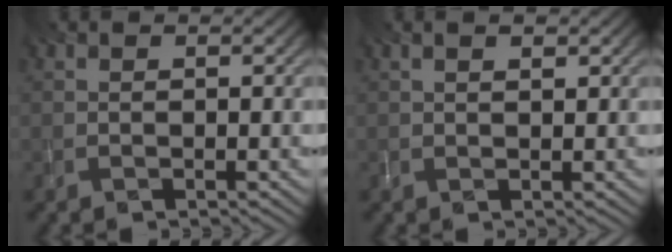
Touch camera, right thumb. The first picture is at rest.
{"total": 1.5, "force": [0.9, 0.4, 1.2], "torque": [-0.024, 0.002, 0.019]}